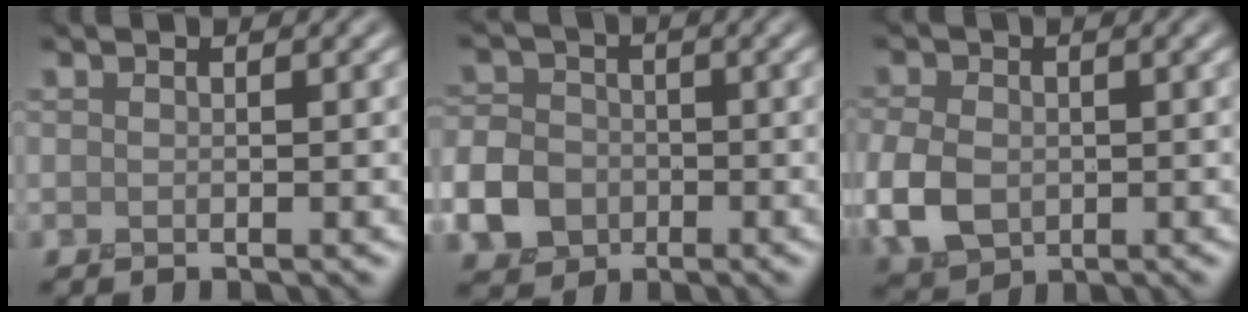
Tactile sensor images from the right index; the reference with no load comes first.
{"total": 7.0, "force": [-2.6, 5.9, 2.7], "torque": [-0.056, -0.015, -0.074]}
{"total": 5.4, "force": [-0.7, 4.0, 3.5], "torque": [-0.092, -0.005, -0.020]}